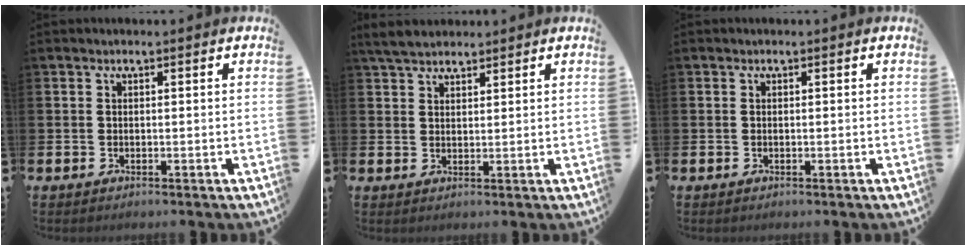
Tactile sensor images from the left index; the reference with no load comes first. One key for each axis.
{"total": 4.2, "fx": 3.9, "fy": 1.1, "fz": 1.3, "tx": -0.030, "ty": -0.008, "tz": 0.072}
{"total": 0.0}